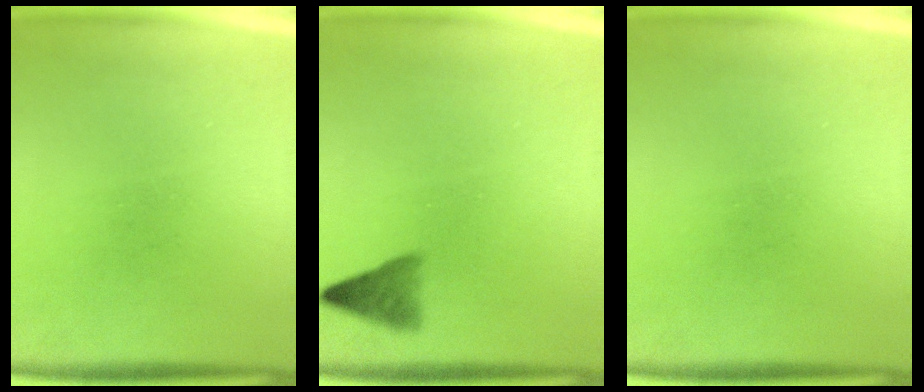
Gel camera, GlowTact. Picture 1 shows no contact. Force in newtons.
{"total": 2.6}
{"total": 0.0}